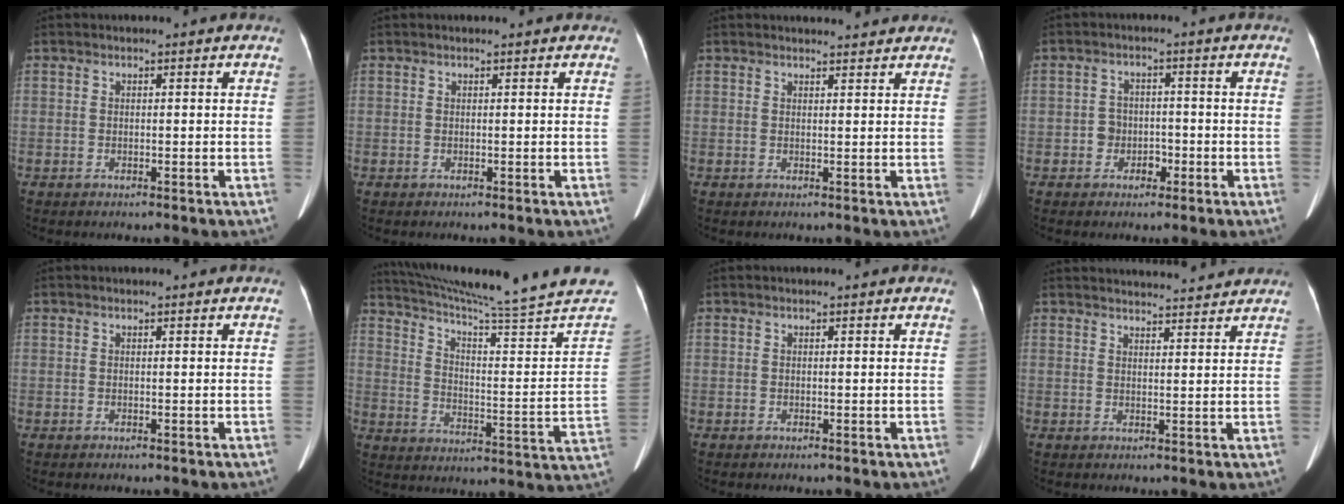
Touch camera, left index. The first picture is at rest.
{"total": 1.7, "force": [1.4, 0.6, 0.8], "torque": [-0.010, 0.020, 0.013]}
{"total": 4.3, "force": [4.1, 0.6, 0.8], "torque": [-0.014, 0.013, 0.047]}
{"total": 3.2, "force": [-1.3, 2.6, 1.3], "torque": [-0.021, 0.009, -0.019]}
{"total": 0.0}
{"total": 25.1, "force": [22.4, -1.9, 11.2], "torque": [-0.185, -0.086, 0.303]}
{"total": 0.0}
{"total": 10.0, "force": [9.7, 0.7, 2.2], "torque": [-0.028, 0.017, 0.118]}